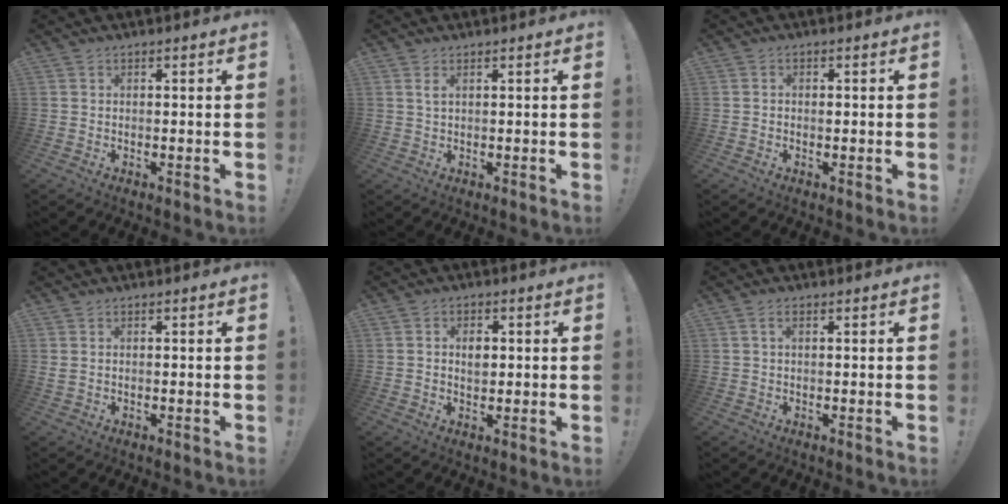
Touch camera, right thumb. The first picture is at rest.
{"total": 1.8, "force": [0.9, 0.4, 1.5], "torque": [-0.028, 0.000, 0.014]}
{"total": 0.7, "force": [-0.2, 0.6, 0.3], "torque": [-0.009, 0.005, -0.004]}
{"total": 0.9, "force": [0.3, 0.6, 0.6], "torque": [-0.010, 0.001, 0.005]}
{"total": 4.4, "force": [0.4, 3.2, 2.9], "torque": [-0.034, 0.000, 0.000]}
{"total": 1.7, "force": [0.5, 0.7, 1.5], "torque": [-0.028, 0.003, 0.007]}